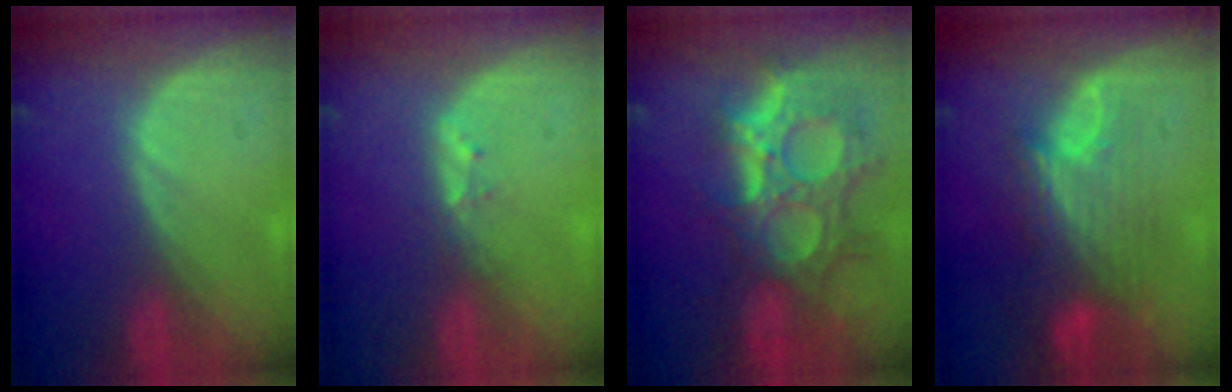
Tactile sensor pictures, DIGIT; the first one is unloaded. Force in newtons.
{"total": 1.7, "press": 1.5, "slide": 0.9}
{"total": 12.8, "press": 11.0, "slide": 6.5}
{"total": 9.2, "press": 8.0, "slide": 4.5}